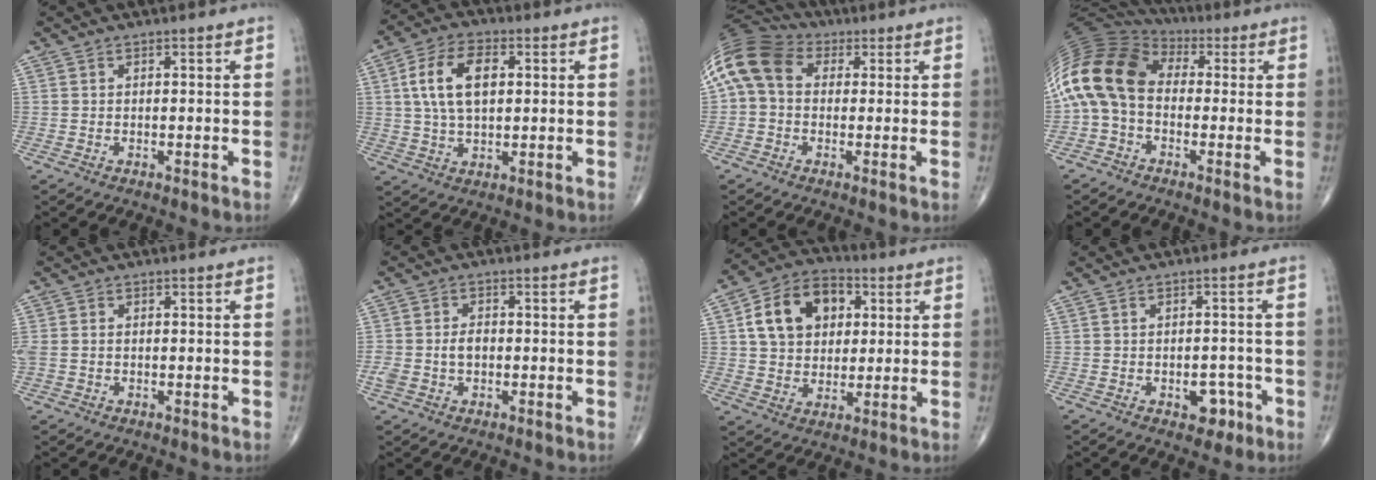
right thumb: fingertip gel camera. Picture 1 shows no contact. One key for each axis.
{"total": 11.2, "fx": 2.3, "fy": 6.2, "fz": 9.0, "tx": -0.160, "ty": 0.007, "tz": 0.039}
{"total": 12.2, "fx": 2.0, "fy": 9.0, "fz": 7.9, "tx": -0.153, "ty": 0.037, "tz": 0.026}
{"total": 15.5, "fx": -0.2, "fy": 10.9, "fz": 11.1, "tx": -0.220, "ty": 0.045, "tz": -0.017}
{"total": 3.3, "fx": -0.3, "fy": 2.5, "fz": 2.1, "tx": -0.067, "ty": 0.011, "tz": -0.001}
{"total": 4.4, "fx": -0.6, "fy": 3.1, "fz": 3.1, "tx": -0.065, "ty": 0.014, "tz": -0.008}
{"total": 14.3, "fx": 3.7, "fy": 10.4, "fz": 9.0, "tx": -0.125, "ty": 0.007, "tz": 0.057}
{"total": 4.5, "fx": -2.1, "fy": 2.9, "fz": 2.9, "tx": -0.016, "ty": 0.014, "tz": -0.024}